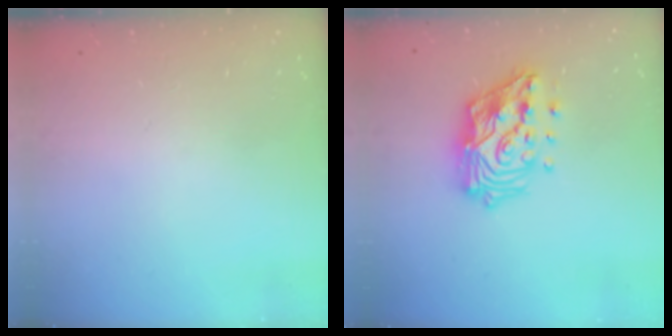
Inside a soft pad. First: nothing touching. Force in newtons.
{"total": 17.5, "press": 17.3, "slide": 2.1}